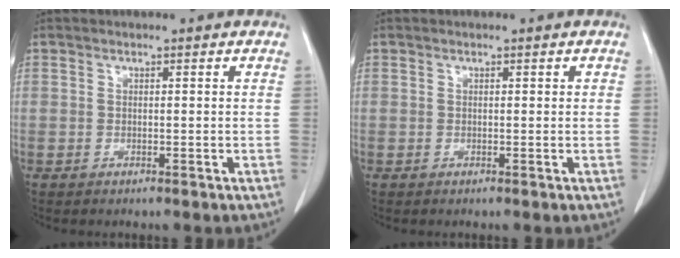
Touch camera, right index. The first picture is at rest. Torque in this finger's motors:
{"motor_torque": [-0.18, 0.13, -0.02, -0.01]}